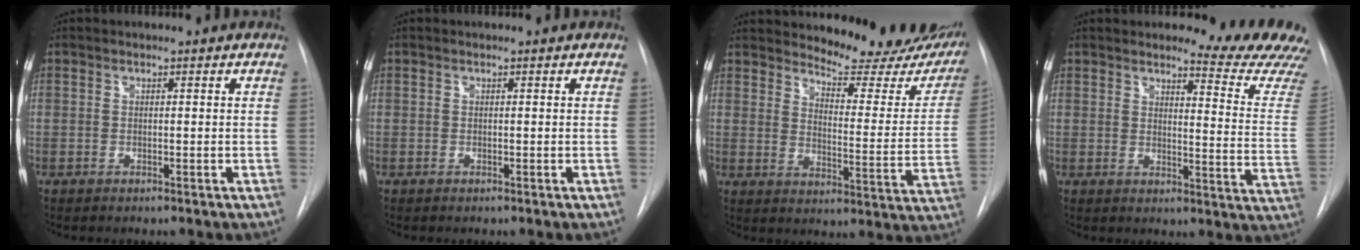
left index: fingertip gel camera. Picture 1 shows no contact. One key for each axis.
{"total": 0.0}
{"total": 21.0, "fx": 19.0, "fy": 5.6, "fz": 6.9, "tx": -0.076, "ty": -0.076, "tz": 0.221}
{"total": 14.2, "fx": 13.9, "fy": -0.6, "fz": 2.7, "tx": -0.022, "ty": -0.142, "tz": 0.135}